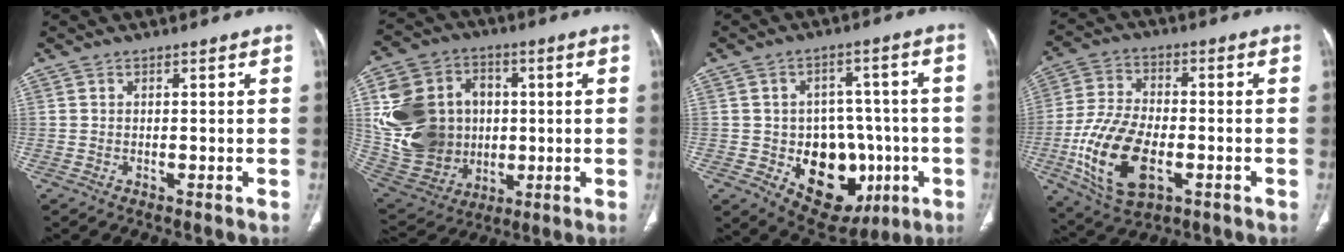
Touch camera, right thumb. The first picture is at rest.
{"total": 23.7, "force": [2.2, 19.4, 13.5], "torque": [-0.257, 0.020, 0.064]}
{"total": 16.4, "force": [-4.5, 12.0, 10.2], "torque": [-0.086, 0.027, -0.045]}
{"total": 16.5, "force": [-4.6, 8.9, 13.1], "torque": [-0.252, 0.006, -0.080]}